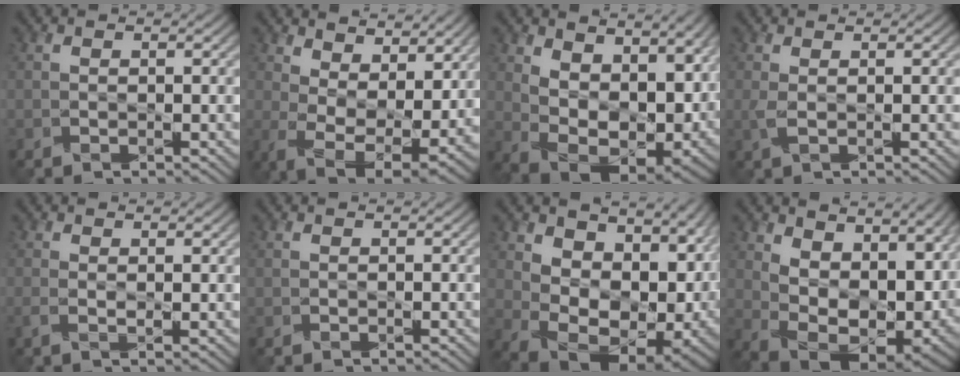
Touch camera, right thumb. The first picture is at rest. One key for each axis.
{"total": 10.1, "fx": 5.2, "fy": 5.1, "fz": 7.0, "tx": -0.148, "ty": -0.014, "tz": 0.097}
{"total": 13.8, "fx": 4.8, "fy": 7.9, "fz": 10.3, "tx": -0.198, "ty": -0.015, "tz": 0.095}
{"total": 1.3, "fx": 0.2, "fy": 0.4, "fz": 1.3, "tx": -0.039, "ty": 0.001, "tz": 0.001}
{"total": 1.8, "fx": 0.2, "fy": 0.5, "fz": 1.7, "tx": -0.041, "ty": -0.001, "tz": 0.000}
{"total": 0.0}
{"total": 15.6, "fx": 3.5, "fy": 9.9, "fz": 11.5, "tx": -0.189, "ty": -0.022, "tz": 0.098}
{"total": 13.7, "fx": 5.0, "fy": 7.7, "fz": 10.2, "tx": -0.199, "ty": -0.013, "tz": 0.098}